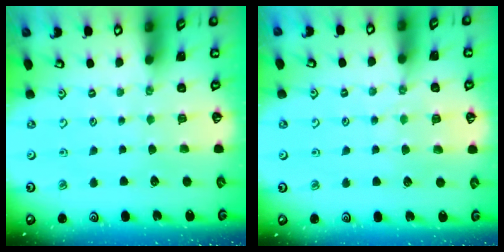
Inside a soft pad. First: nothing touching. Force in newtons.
{"total": 3.9, "press": 3.9, "slide": 0.7}